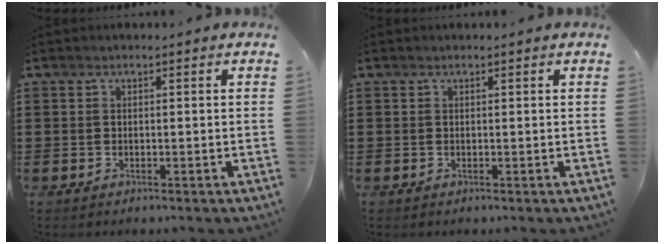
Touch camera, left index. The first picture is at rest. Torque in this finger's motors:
{"motor_torque": [0.04, 0.02, 0.00, 0.00]}